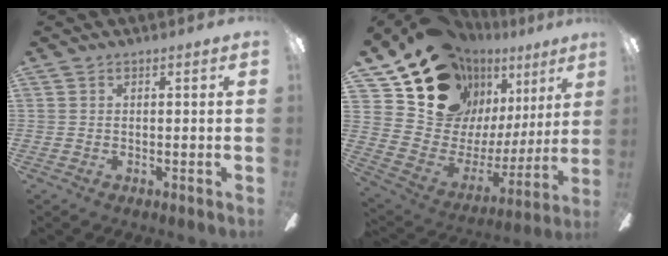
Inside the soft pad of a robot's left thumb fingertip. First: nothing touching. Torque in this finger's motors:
{"motor_torque": [1.05, 1.05, 1.39, -1.38, 0.59]}